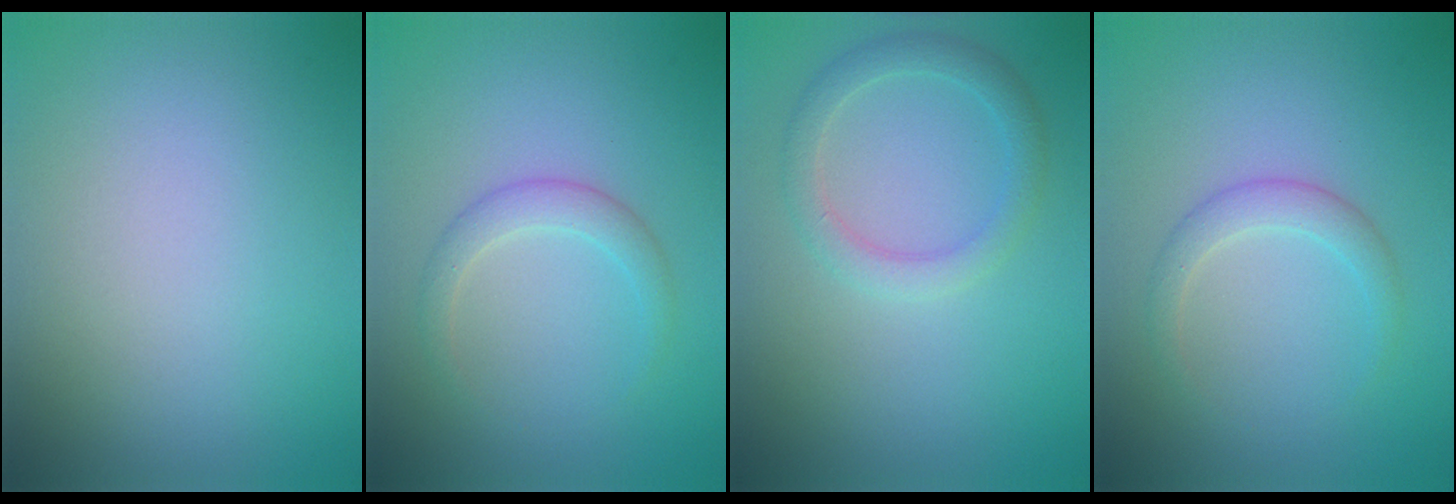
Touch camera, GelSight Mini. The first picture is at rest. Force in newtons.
{"total": 2.0, "press": 2.0, "slide": 0.1}
{"total": 2.5, "press": 2.5, "slide": 0.1}
{"total": 2.0, "press": 2.0, "slide": 0.1}